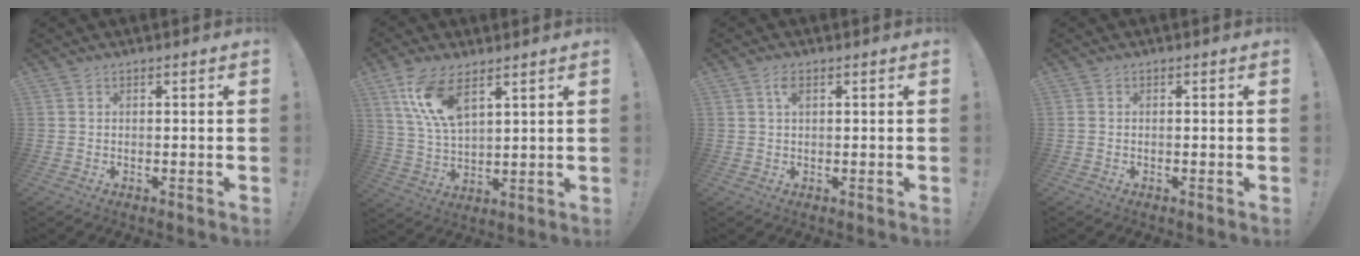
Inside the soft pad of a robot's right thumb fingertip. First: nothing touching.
{"total": 12.0, "force": [7.1, 5.1, 8.3], "torque": [-0.185, -0.021, 0.131]}
{"total": 2.6, "force": [1.0, 1.2, 2.1], "torque": [-0.036, 0.002, 0.014]}
{"total": 0.0}